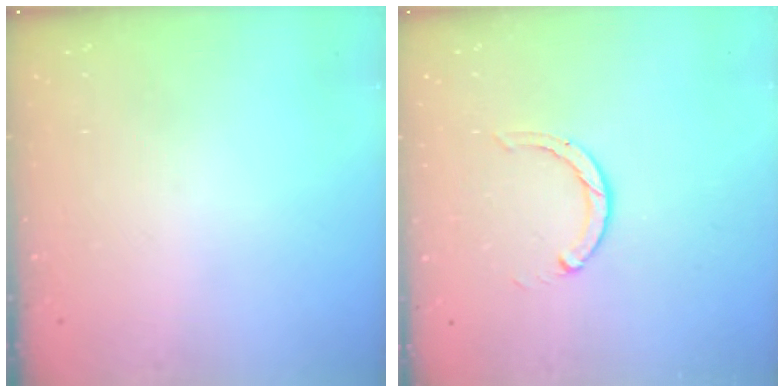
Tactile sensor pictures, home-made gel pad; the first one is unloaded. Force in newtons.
{"total": 2.0, "press": 2.0, "slide": 0.3}